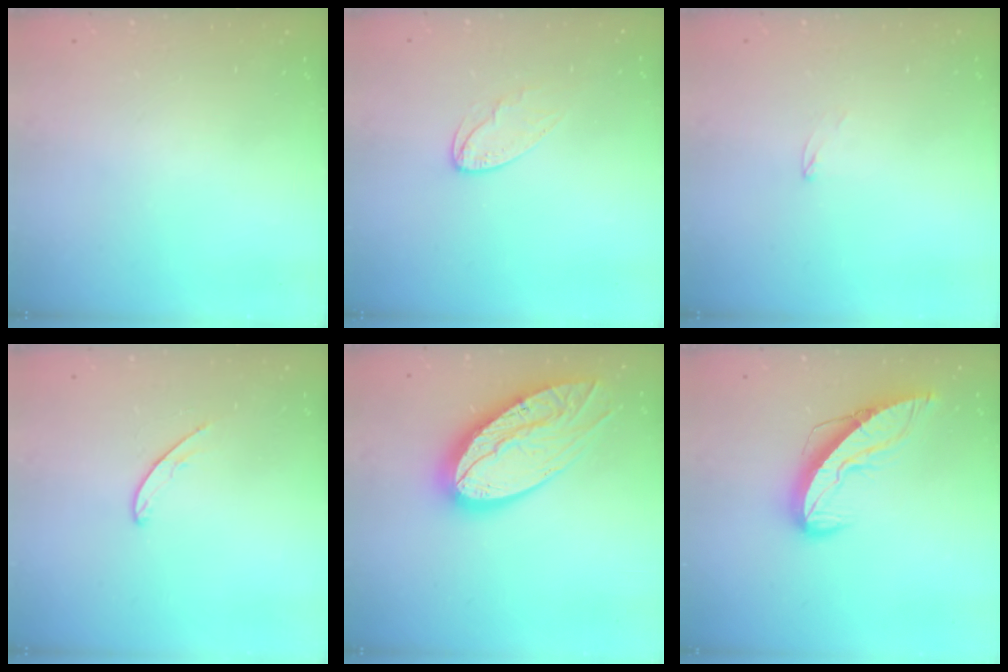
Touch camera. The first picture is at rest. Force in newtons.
{"total": 5.5, "press": 5.5, "slide": 0.5}
{"total": 2.2, "press": 2.2, "slide": 0.2}
{"total": 4.4, "press": 4.4, "slide": 0.3}
{"total": 22.4, "press": 22.3, "slide": 1.7}
{"total": 10.9, "press": 10.8, "slide": 0.9}